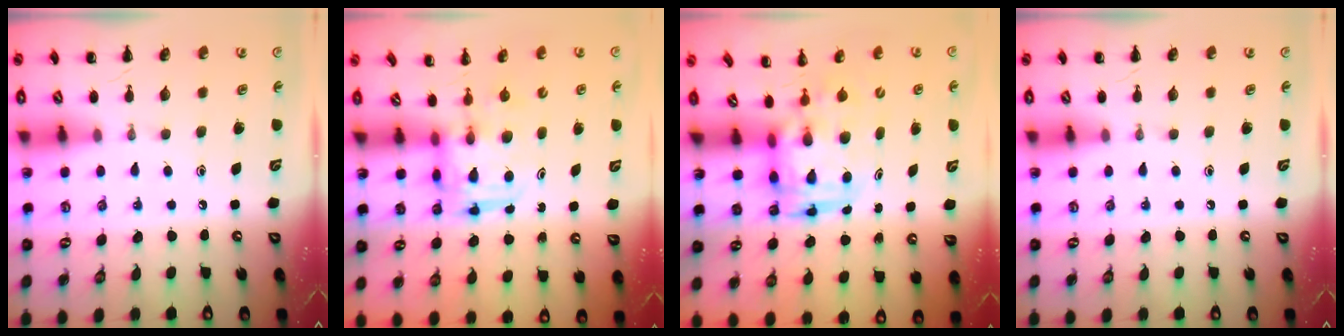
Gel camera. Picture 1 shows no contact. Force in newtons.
{"total": 3.0, "press": 3.0, "slide": 0.3}
{"total": 3.8, "press": 3.7, "slide": 0.8}
{"total": 0.0}